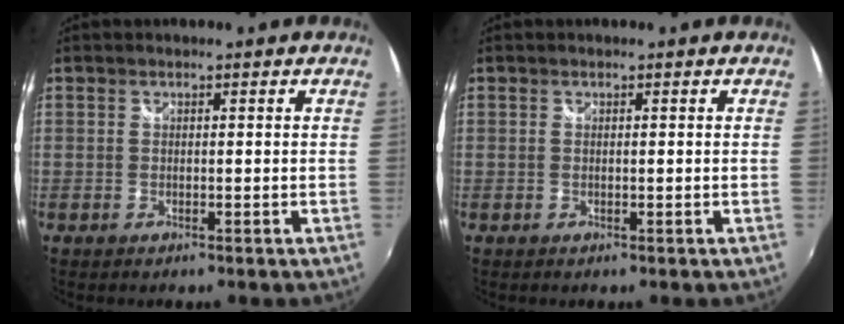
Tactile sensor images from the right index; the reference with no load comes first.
{"total": 0.0}